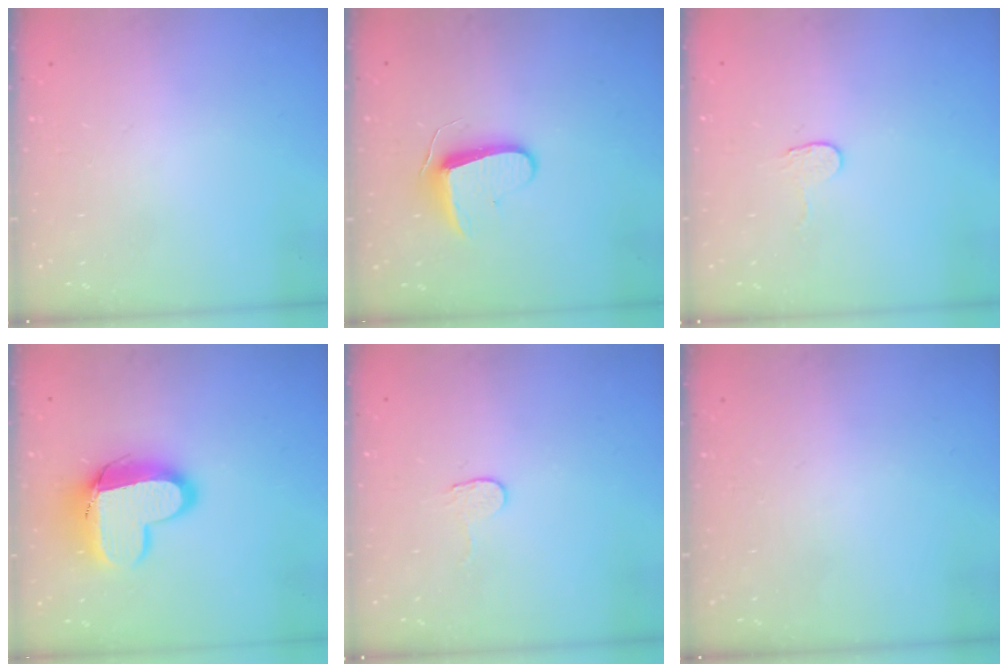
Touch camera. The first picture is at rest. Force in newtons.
{"total": 8.7, "press": 8.6, "slide": 0.5}
{"total": 2.7, "press": 2.7, "slide": 0.2}
{"total": 14.3, "press": 14.3, "slide": 1.2}
{"total": 2.7, "press": 2.7, "slide": 0.2}
{"total": 0.0}